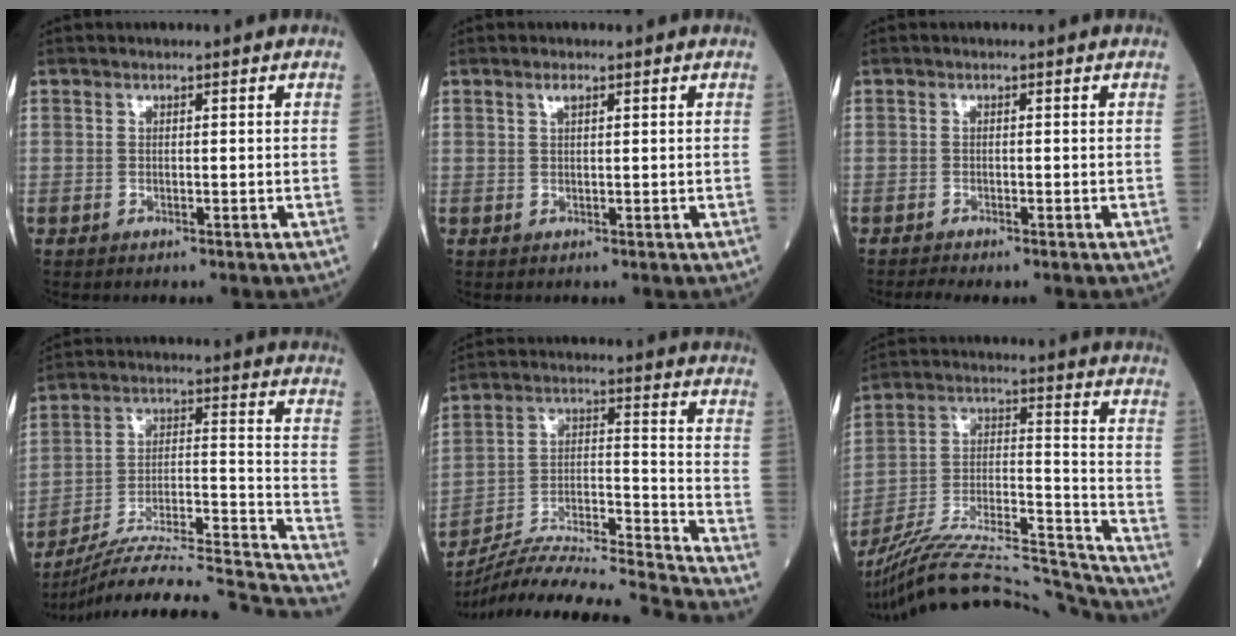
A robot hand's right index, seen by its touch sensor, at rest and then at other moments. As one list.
[{"total": 1.0, "force": [0.7, 0.2, 0.7], "torque": [-0.013, 0.007, 0.015]}, {"total": 1.1, "force": [-1.0, -0.2, 0.4], "torque": [-0.016, -0.003, -0.022]}, {"total": 29.3, "force": [-27.7, -0.1, 9.6], "torque": [-0.097, -0.003, -0.401]}, {"total": 21.8, "force": [-20.6, -2.2, 6.7], "torque": [-0.124, -0.007, -0.335]}, {"total": 26.0, "force": [-24.6, 1.0, 8.3], "torque": [-0.143, -0.002, -0.393]}]